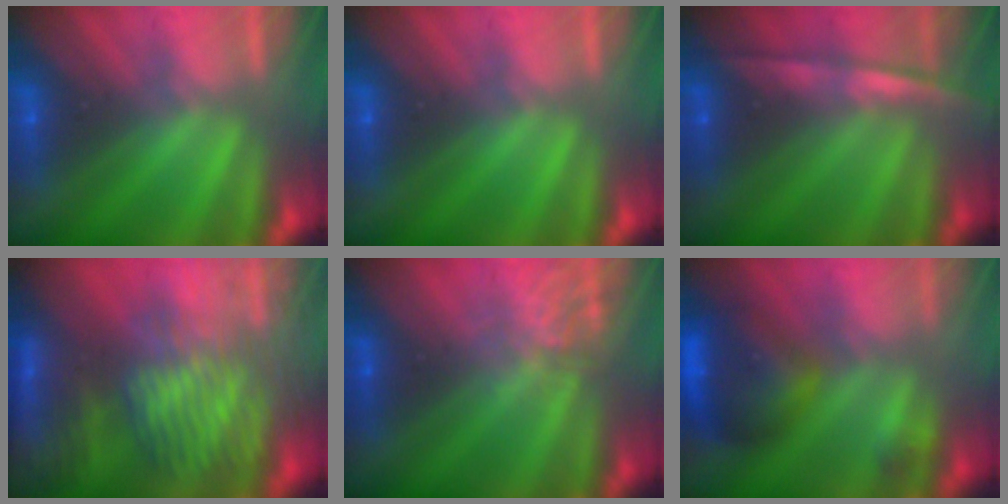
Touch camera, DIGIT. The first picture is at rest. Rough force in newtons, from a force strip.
{"total": 0.0}
{"total": 6.6}
{"total": 8.4}
{"total": 3.9}
{"total": 7.6}